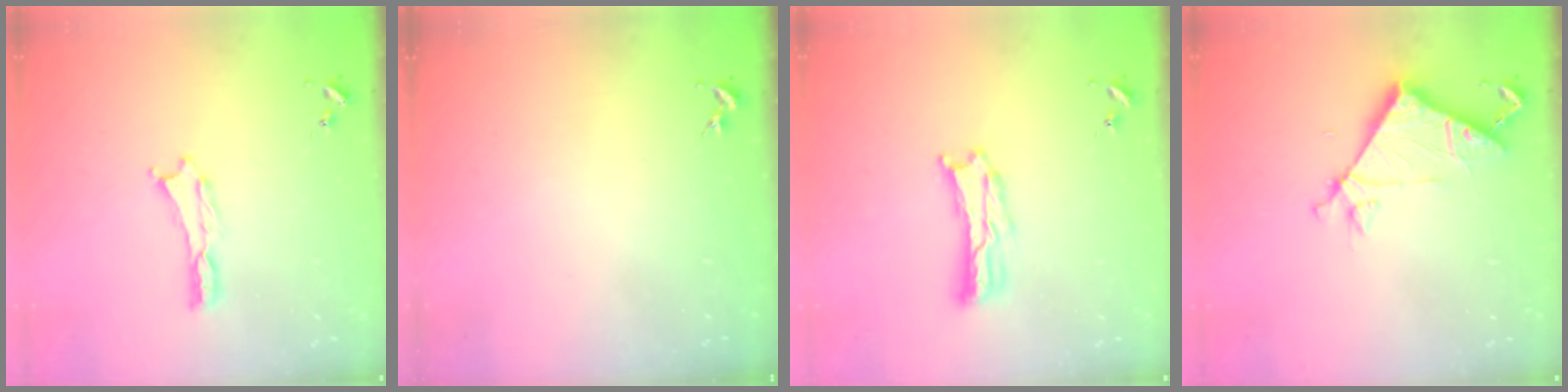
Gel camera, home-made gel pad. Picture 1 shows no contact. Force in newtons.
{"total": 0.0}
{"total": 1.6, "press": 1.6, "slide": 0.3}
{"total": 7.2, "press": 7.2, "slide": 0.4}